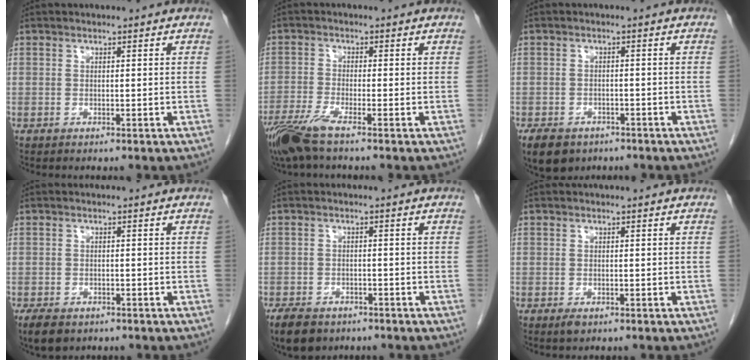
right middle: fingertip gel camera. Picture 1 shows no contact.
{"total": 6.0, "force": [-4.4, 0.1, 4.1], "torque": [-0.083, -0.018, -0.087]}
{"total": 8.4, "force": [-5.6, 5.3, 3.3], "torque": [-0.070, -0.005, -0.080]}
{"total": 4.8, "force": [-3.4, 2.5, 2.4], "torque": [-0.039, -0.007, -0.048]}
{"total": 7.4, "force": [-5.3, 4.1, 3.2], "torque": [-0.057, -0.005, -0.080]}
{"total": 1.1, "force": [-0.7, 0.5, 0.7], "torque": [-0.014, -0.001, -0.006]}